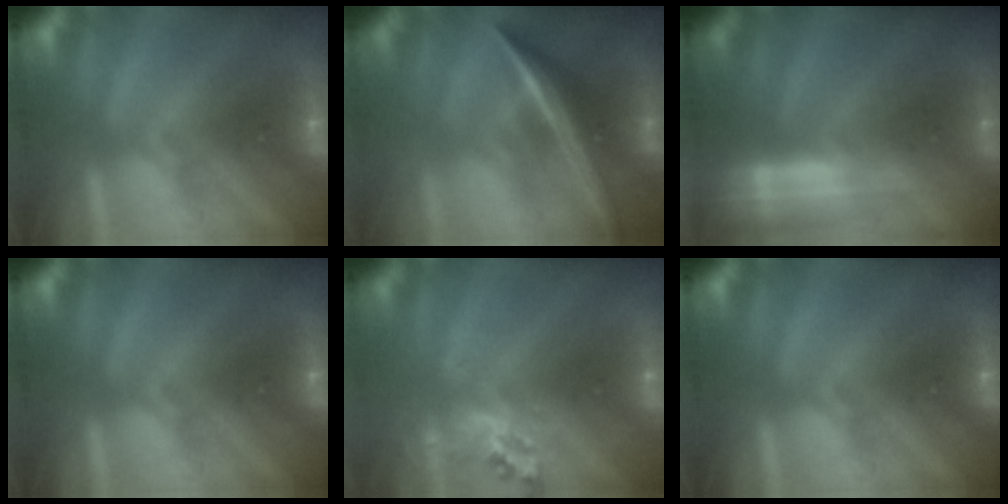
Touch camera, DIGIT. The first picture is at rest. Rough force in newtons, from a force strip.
{"total": 2.5}
{"total": 2.4}
{"total": 0.0}
{"total": 2.7}
{"total": 0.0}